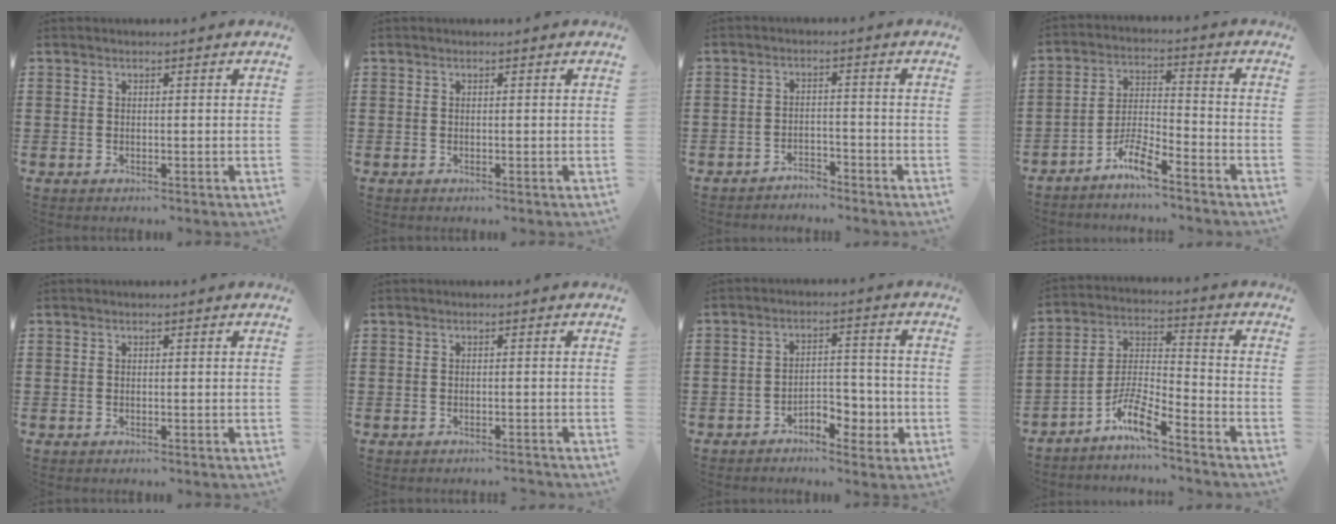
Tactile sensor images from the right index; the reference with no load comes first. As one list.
[{"total": 0.0}, {"total": 2.7, "force": [-2.7, 0.4, 0.0], "torque": [-0.008, 0.002, -0.058]}, {"total": 6.2, "force": [-5.1, 0.8, 3.5], "torque": [-0.082, 0.001, -0.099]}, {"total": 0.0}, {"total": 0.8, "force": [-0.7, -0.1, 0.2], "torque": [-0.005, -0.001, -0.015]}, {"total": 4.6, "force": [-2.8, 2.6, 2.5], "torque": [-0.037, 0.009, -0.056]}, {"total": 7.6, "force": [-5.9, 1.1, 4.6], "torque": [-0.111, -0.007, -0.117]}]